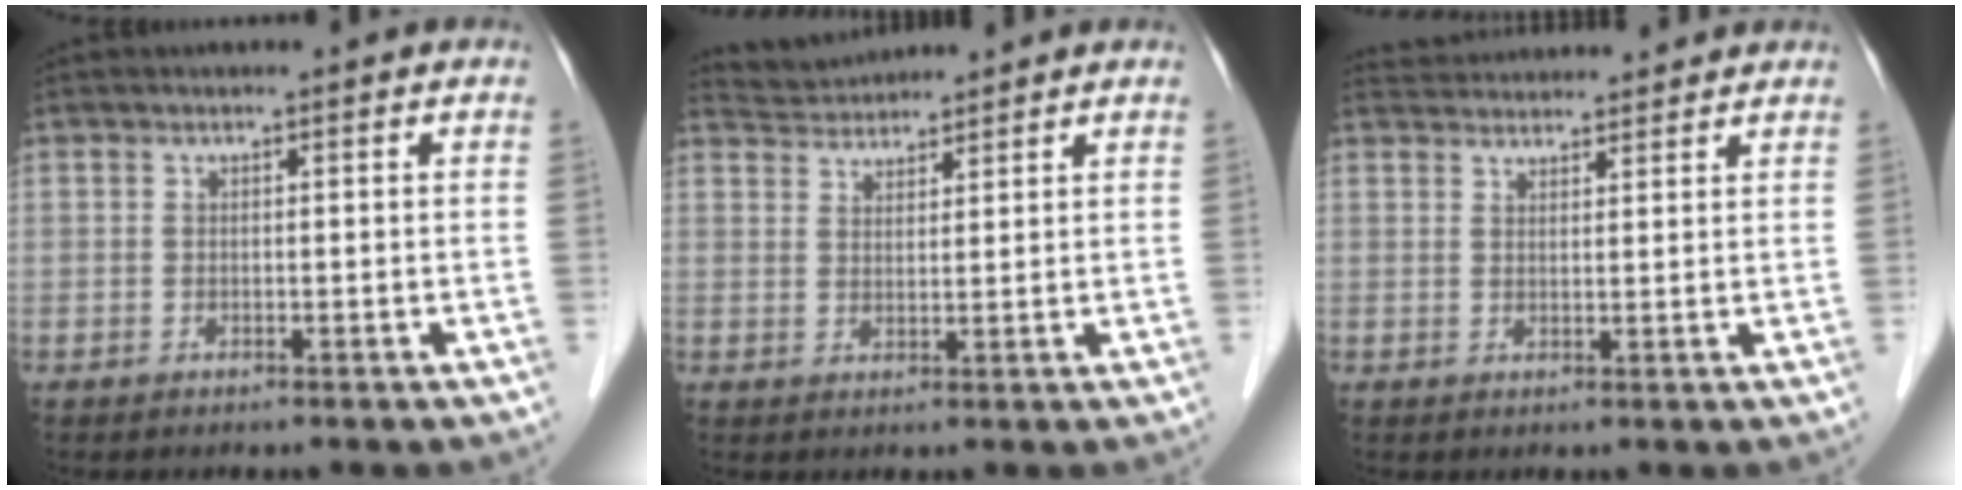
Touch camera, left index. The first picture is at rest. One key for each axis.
{"total": 4.3, "fx": 4.3, "fy": 0.3, "fz": -0.2, "tx": -0.006, "ty": 0.027, "tz": 0.080}
{"total": 8.4, "fx": 8.2, "fy": 1.1, "fz": 1.6, "tx": -0.027, "ty": 0.033, "tz": 0.116}